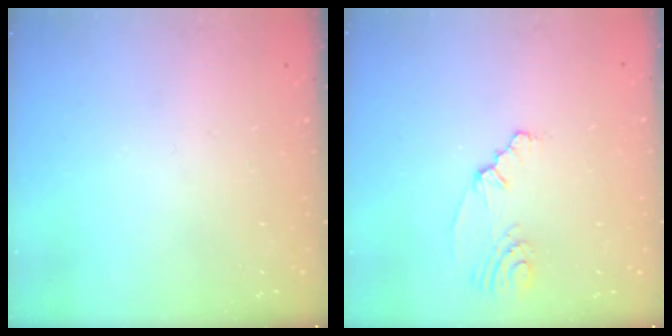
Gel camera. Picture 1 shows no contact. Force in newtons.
{"total": 2.4, "press": 2.1, "slide": 1.2}